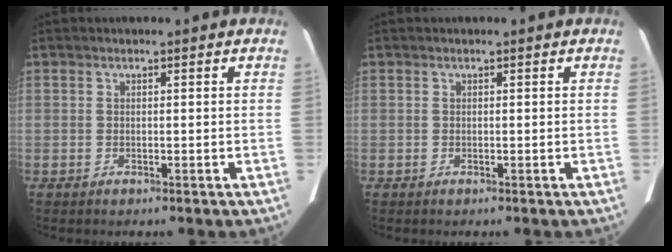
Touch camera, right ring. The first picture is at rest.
{"total": 0.0}